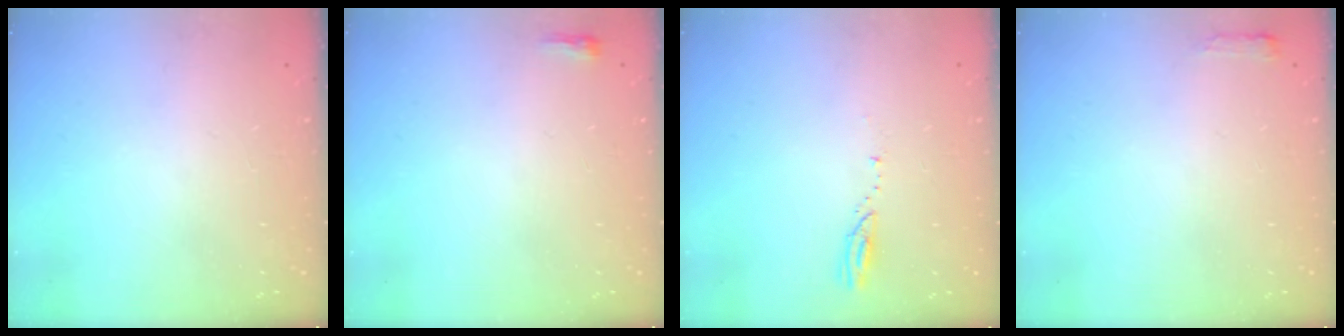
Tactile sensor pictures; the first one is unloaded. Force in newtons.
{"total": 2.3, "press": 2.2, "slide": 0.7}
{"total": 3.3, "press": 3.3, "slide": 0.3}
{"total": 2.7, "press": 2.6, "slide": 0.5}